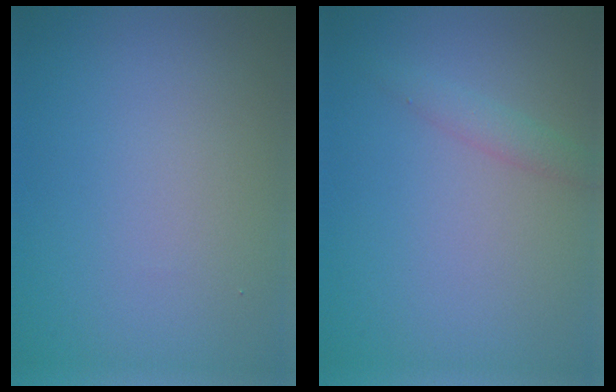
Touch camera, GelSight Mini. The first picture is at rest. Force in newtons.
{"total": 1.4, "press": 1.4, "slide": 0.0}